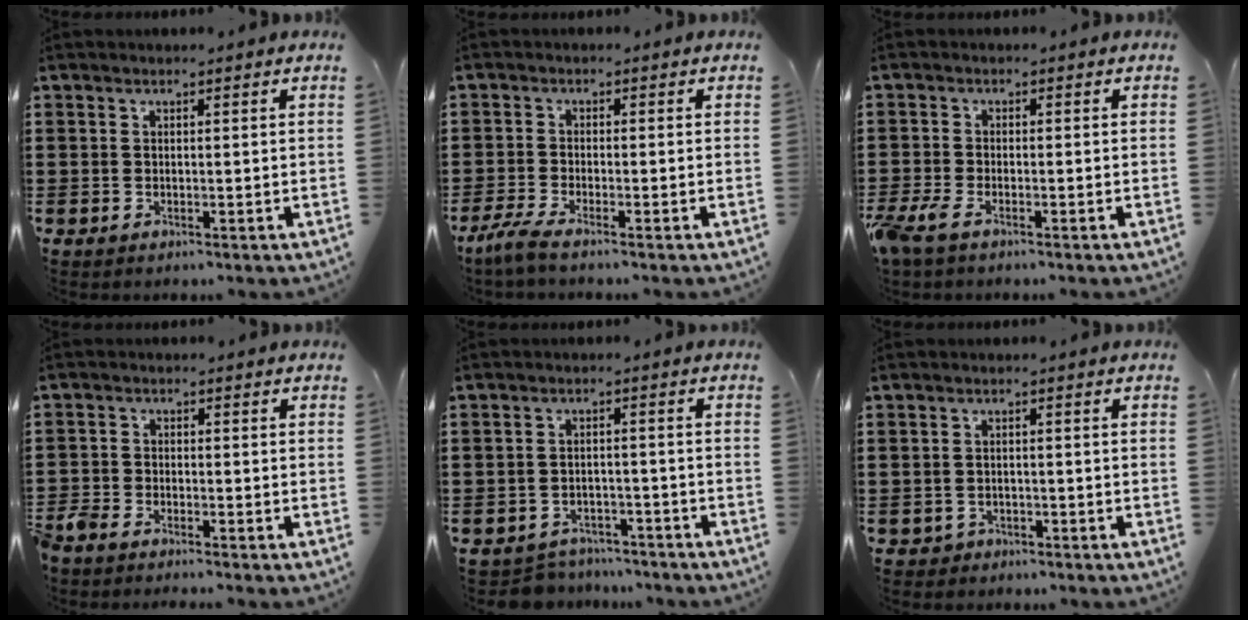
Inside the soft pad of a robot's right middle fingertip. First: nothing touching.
{"total": 2.9, "force": [-2.2, -0.1, 1.9], "torque": [-0.054, -0.015, -0.046]}
{"total": 2.5, "force": [-1.7, 0.6, 1.7], "torque": [-0.057, -0.009, -0.041]}
{"total": 2.8, "force": [-2.8, 0.4, 0.5], "torque": [-0.033, -0.006, -0.065]}
{"total": 3.6, "force": [-3.5, 0.7, -0.2], "torque": [-0.006, -0.001, -0.075]}
{"total": 0.7, "force": [-0.6, 0.2, 0.1], "torque": [-0.003, -0.001, -0.014]}